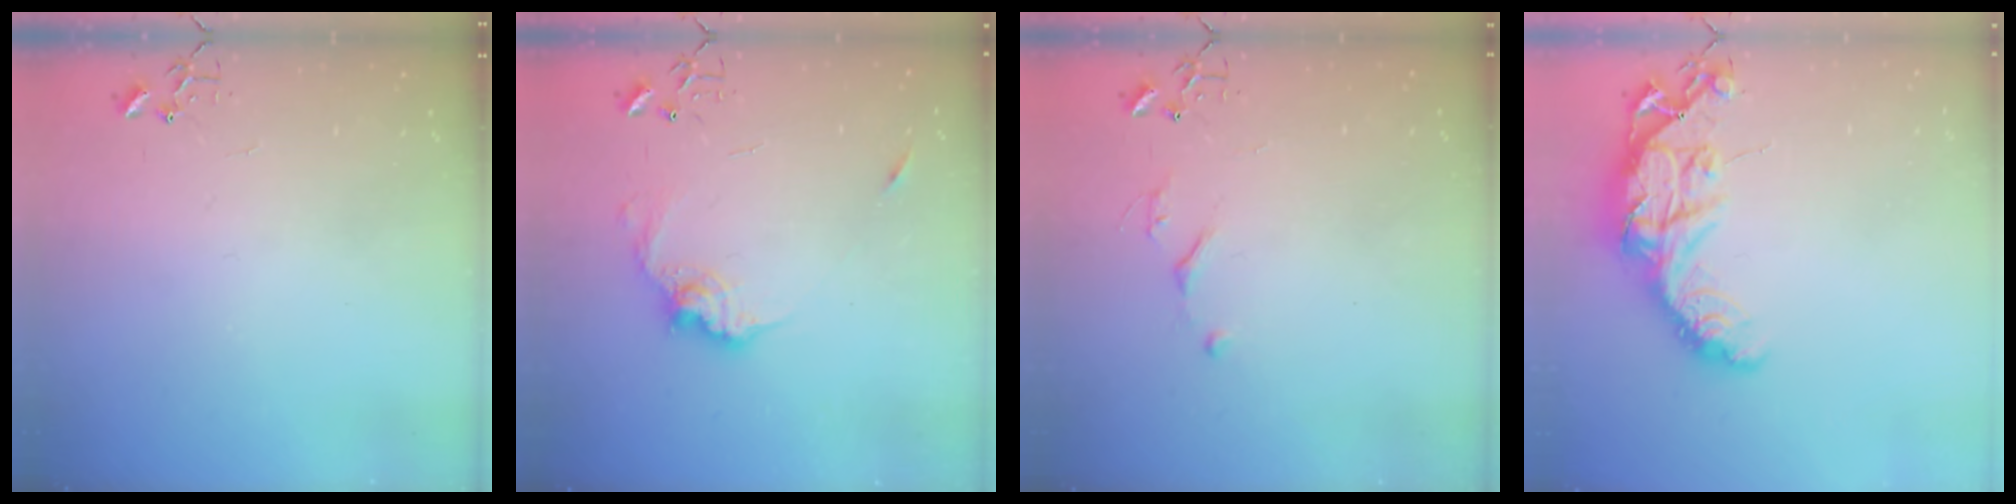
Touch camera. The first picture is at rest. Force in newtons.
{"total": 11.5, "press": 11.5, "slide": 0.8}
{"total": 4.3, "press": 4.3, "slide": 0.6}
{"total": 17.0, "press": 17.0, "slide": 1.3}